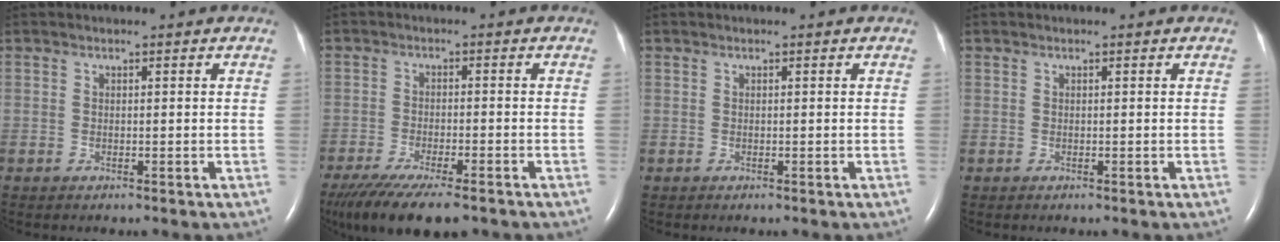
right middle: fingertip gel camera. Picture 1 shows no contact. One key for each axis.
{"total": 13.9, "fx": -10.6, "fy": 3.0, "fz": 8.4, "tx": -0.159, "ty": -0.031, "tz": -0.170}
{"total": 0.0}
{"total": 0.0}